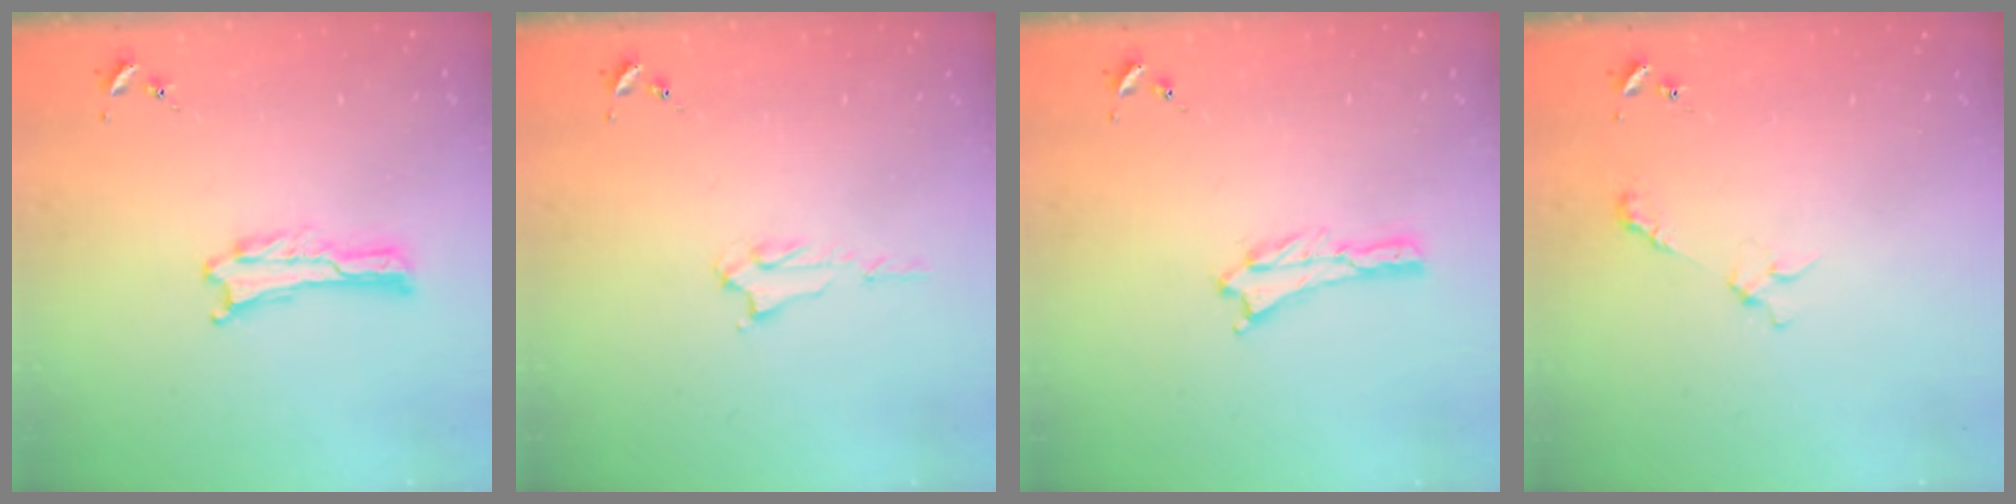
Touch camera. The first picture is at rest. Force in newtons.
{"total": 2.2, "press": 2.2, "slide": 0.4}
{"total": 0.9, "press": 0.9, "slide": 0.2}
{"total": 3.7, "press": 3.7, "slide": 0.4}